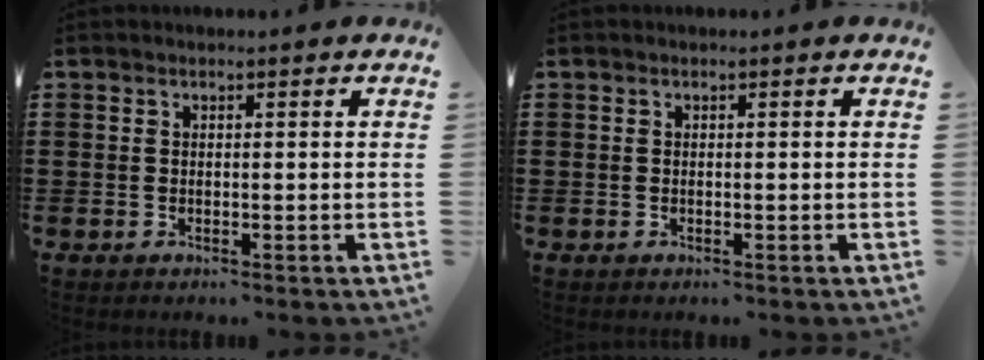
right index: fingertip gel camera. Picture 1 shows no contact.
{"total": 0.0}